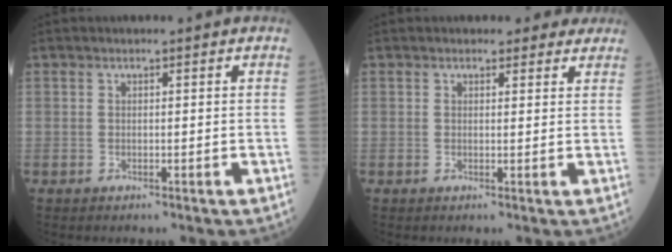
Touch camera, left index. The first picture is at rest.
{"total": 3.4, "force": [3.0, 1.5, 0.3], "torque": [0.014, -0.001, 0.024]}